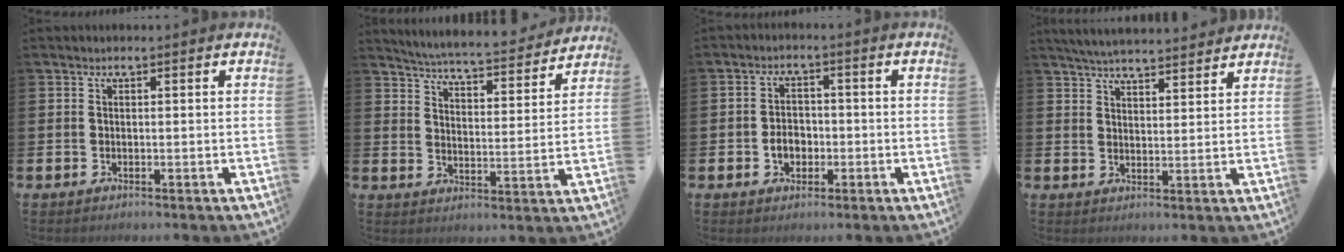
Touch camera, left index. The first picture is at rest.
{"total": 5.7, "force": [5.6, 0.2, 1.1], "torque": [-0.045, -0.045, 0.093]}
{"total": 3.3, "force": [-1.0, 2.6, 1.9], "torque": [-0.020, -0.004, -0.026]}
{"total": 5.0, "force": [4.9, 0.3, 0.7], "torque": [-0.020, -0.028, 0.087]}